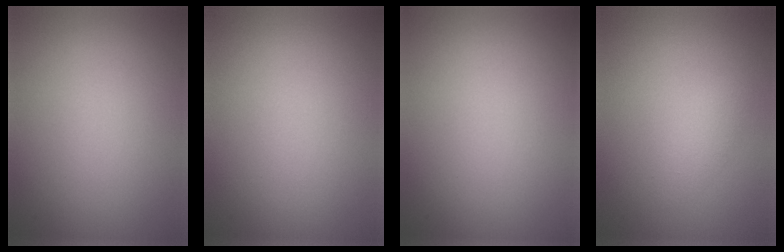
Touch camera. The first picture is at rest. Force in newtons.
{"total": 0.0}
{"total": 0.0}
{"total": 1.2, "press": 1.2, "slide": 0.1}